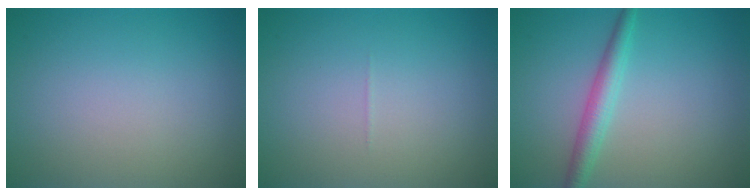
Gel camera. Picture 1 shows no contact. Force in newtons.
{"total": 0.0}
{"total": 2.6, "press": 2.6, "slide": 0.1}